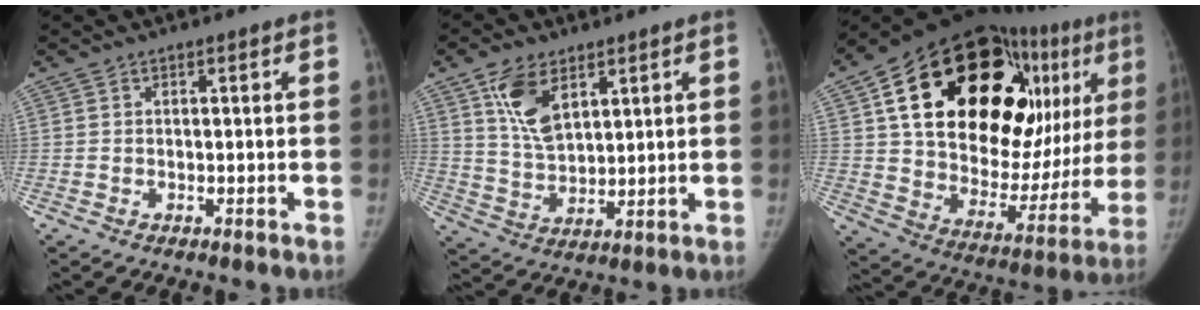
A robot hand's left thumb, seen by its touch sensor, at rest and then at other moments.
{"total": 9.6, "force": [4.8, 5.3, 6.4], "torque": [-0.098, -0.025, 0.098]}
{"total": 38.5, "force": [13.7, 19.1, 30.5], "torque": [-0.423, 0.014, 0.223]}